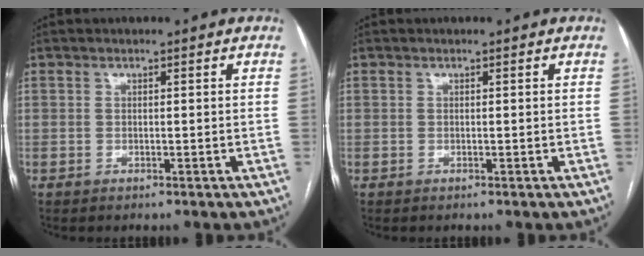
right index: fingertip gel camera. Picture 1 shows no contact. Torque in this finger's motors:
{"motor_torque": [-0.08, 0.01, 0.01, 0.01]}